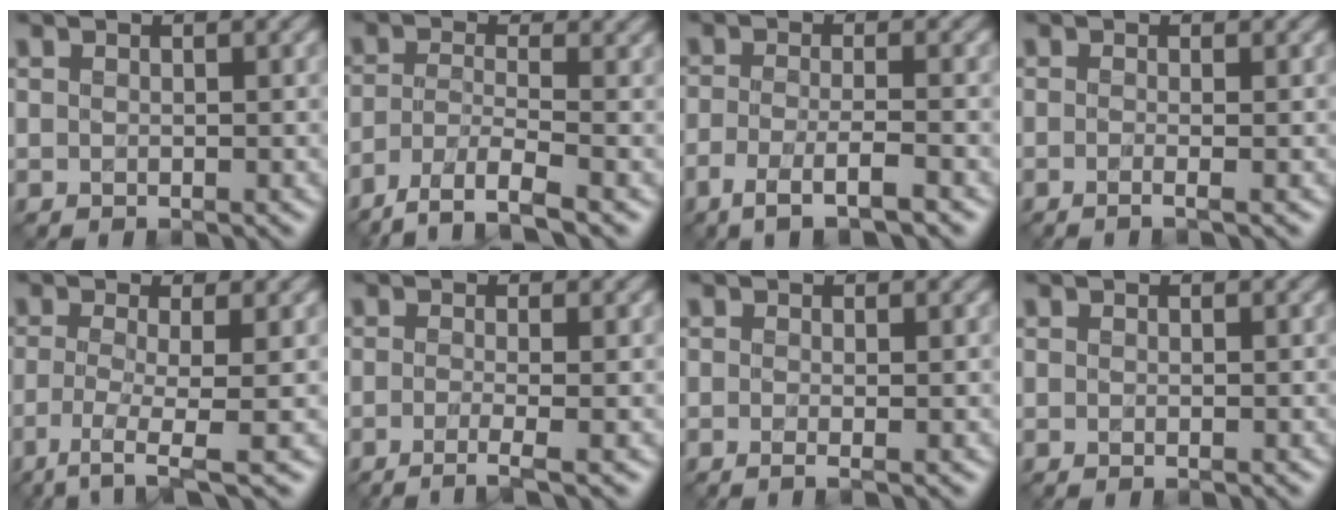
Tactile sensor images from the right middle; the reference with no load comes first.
{"total": 5.4, "force": [-3.5, 1.4, 3.8], "torque": [-0.075, -0.007, -0.075]}
{"total": 4.1, "force": [-2.4, 0.8, 3.2], "torque": [-0.061, -0.008, -0.052]}
{"total": 1.9, "force": [-0.4, 0.8, 1.7], "torque": [-0.016, -0.014, -0.025]}
{"total": 4.0, "force": [-1.8, 0.6, 3.6], "torque": [-0.069, -0.010, -0.043]}
{"total": 3.0, "force": [-1.3, 0.8, 2.6], "torque": [-0.033, -0.007, -0.035]}
{"total": 1.7, "force": [-0.4, 0.6, 1.5], "torque": [-0.016, -0.007, -0.019]}
{"total": 0.7, "force": [-0.3, 0.2, 0.6], "torque": [-0.005, -0.005, -0.006]}